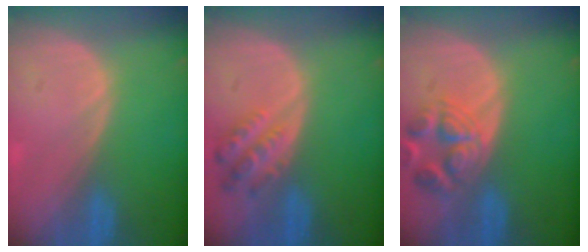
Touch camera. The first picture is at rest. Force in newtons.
{"total": 4.9, "press": 4.8, "slide": 1.1}
{"total": 6.9, "press": 6.3, "slide": 2.7}